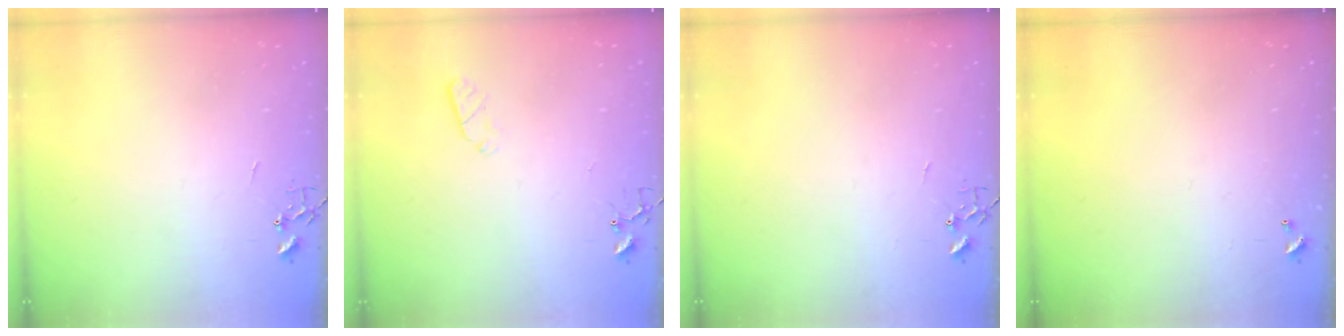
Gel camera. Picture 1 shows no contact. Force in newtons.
{"total": 3.5, "press": 3.4, "slide": 0.5}
{"total": 0.0}
{"total": 0.0}